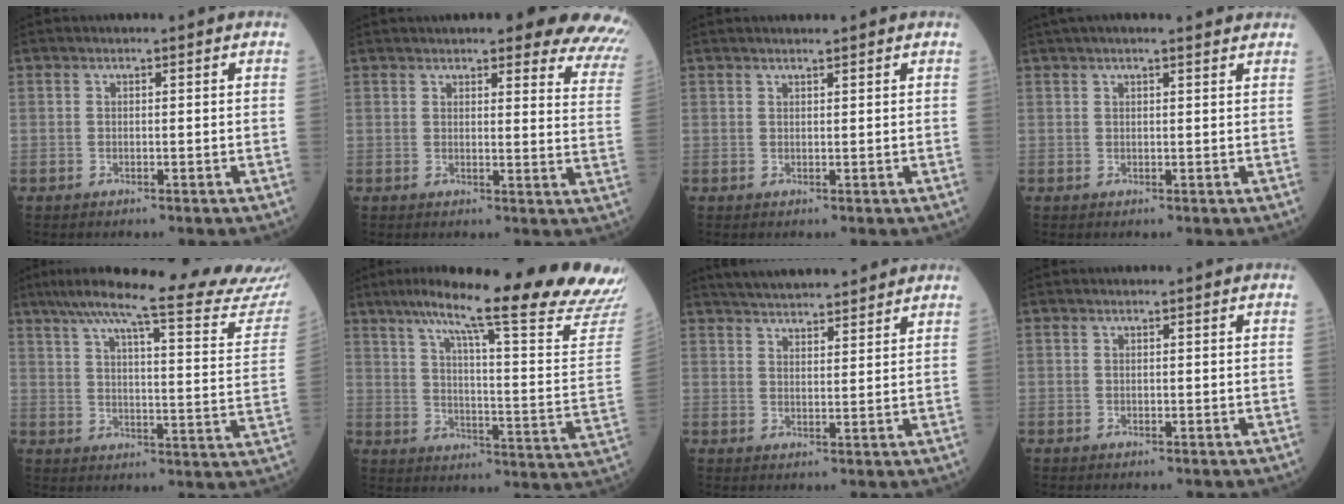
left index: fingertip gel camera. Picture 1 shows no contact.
{"total": 19.1, "force": [17.1, 2.9, 7.9], "torque": [-0.075, -0.057, 0.172]}
{"total": 1.5, "force": [1.3, 0.0, 0.7], "torque": [-0.009, 0.009, 0.024]}
{"total": 6.2, "force": [5.3, 0.5, 3.1], "torque": [-0.048, 0.031, 0.071]}
{"total": 24.8, "force": [22.4, -0.1, 10.7], "torque": [-0.164, -0.063, 0.276]}
{"total": 27.4, "force": [23.5, -0.6, 14.1], "torque": [-0.214, -0.078, 0.300]}
{"total": 12.9, "force": [11.7, 2.1, 5.0], "torque": [-0.075, 0.024, 0.168]}
{"total": 0.0}